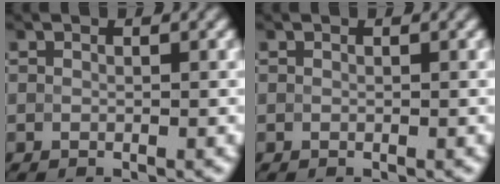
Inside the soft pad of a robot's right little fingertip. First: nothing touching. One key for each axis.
{"total": 0.0}